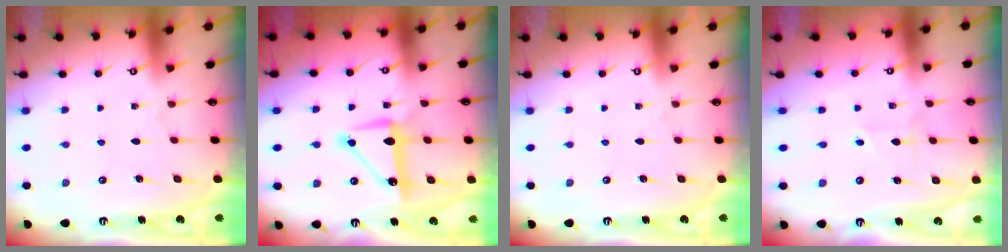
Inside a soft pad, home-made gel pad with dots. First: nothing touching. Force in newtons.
{"total": 10.9, "press": 10.9, "slide": 0.6}
{"total": 0.0}
{"total": 1.9, "press": 1.9, "slide": 0.2}